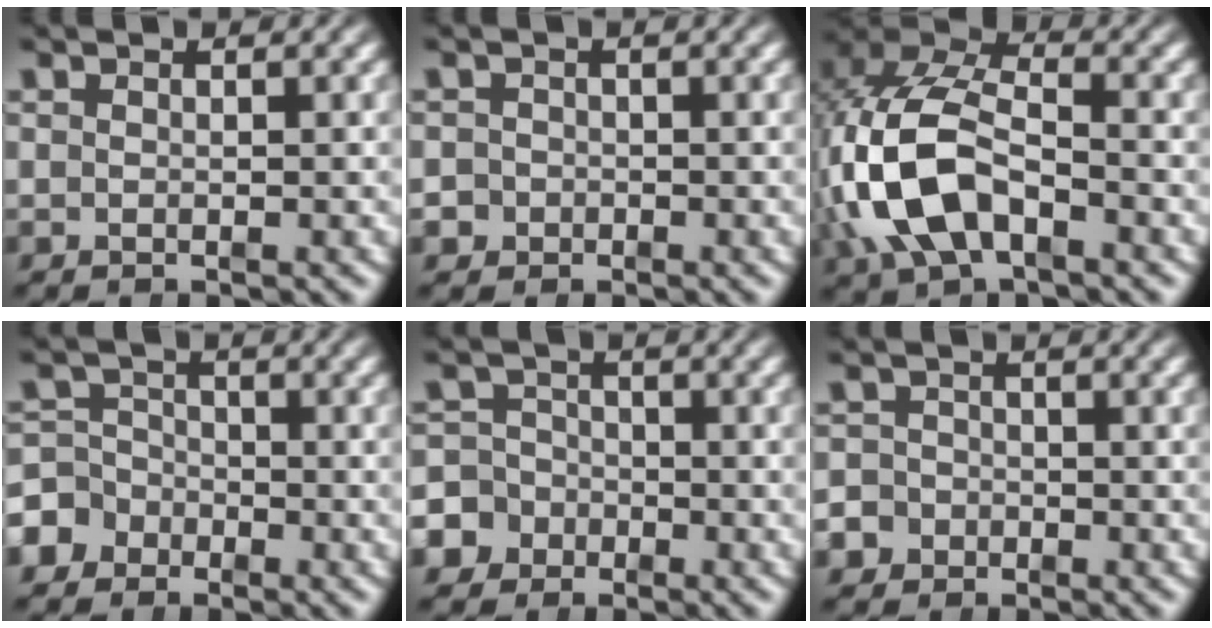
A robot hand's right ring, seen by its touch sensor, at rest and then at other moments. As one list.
[{"total": 2.2, "force": [-1.1, 1.9, -0.1], "torque": [-0.006, -0.013, -0.018]}, {"total": 10.8, "force": [0.0, 7.6, 7.6], "torque": [-0.193, -0.021, 0.004]}, {"total": 5.0, "force": [-2.6, 4.2, 1.1], "torque": [-0.014, -0.015, -0.043]}, {"total": 6.7, "force": [-3.0, 5.9, 1.2], "torque": [-0.017, -0.020, -0.056]}, {"total": 3.3, "force": [-1.7, 2.8, 0.1], "torque": [-0.009, -0.015, -0.030]}]